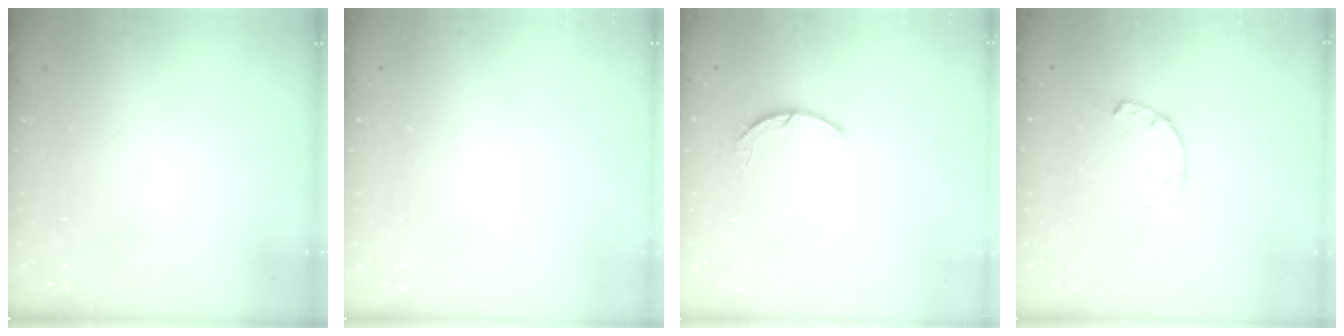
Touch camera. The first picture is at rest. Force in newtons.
{"total": 0.0}
{"total": 3.3, "press": 3.3, "slide": 0.5}
{"total": 2.3, "press": 2.3, "slide": 0.4}